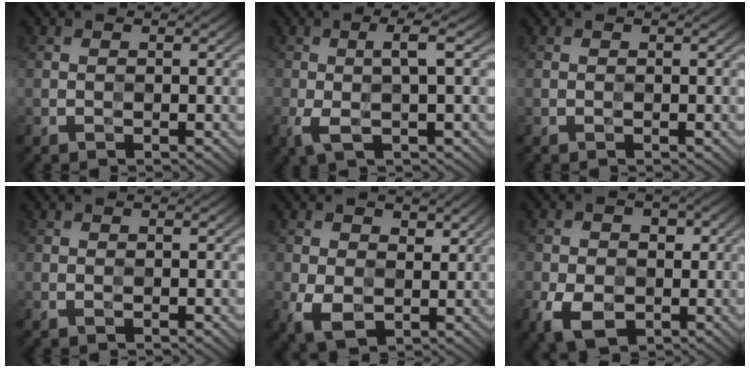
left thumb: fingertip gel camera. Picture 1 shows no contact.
{"total": 4.5, "force": [-0.4, 0.8, 4.4], "torque": [-0.089, 0.005, -0.014]}
{"total": 0.0}
{"total": 0.0}
{"total": 5.8, "force": [0.2, 4.3, 4.0], "torque": [-0.087, -0.009, 0.002]}
{"total": 7.0, "force": [-2.0, 5.0, 4.5], "torque": [-0.087, -0.016, -0.036]}